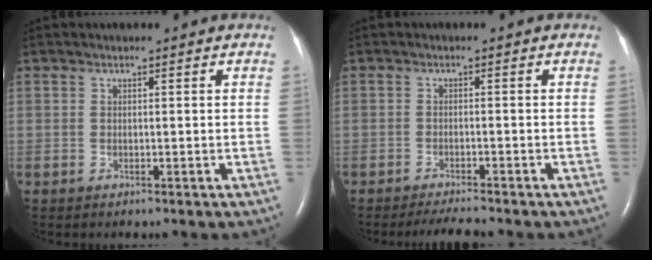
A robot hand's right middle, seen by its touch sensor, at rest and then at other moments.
{"total": 3.6, "force": [-3.3, -0.1, 1.4], "torque": [-0.027, -0.013, -0.051]}